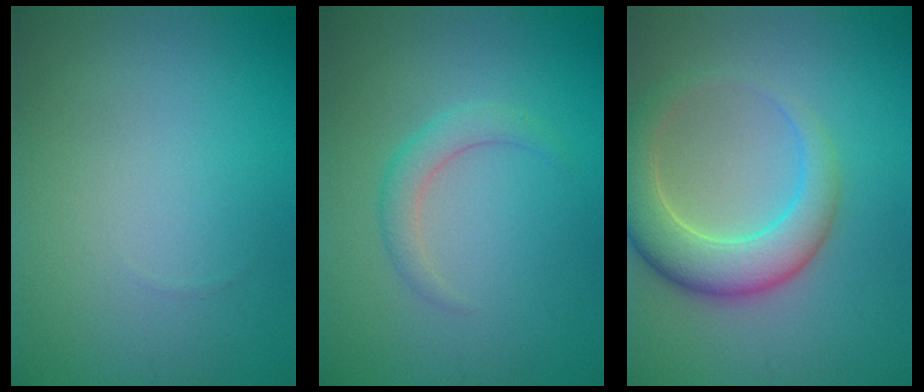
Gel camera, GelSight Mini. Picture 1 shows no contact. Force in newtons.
{"total": 2.0, "press": 2.0, "slide": 0.2}
{"total": 5.6, "press": 5.6, "slide": 0.4}